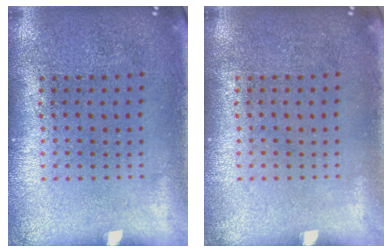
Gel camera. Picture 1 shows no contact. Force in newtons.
{"total": 0.0}